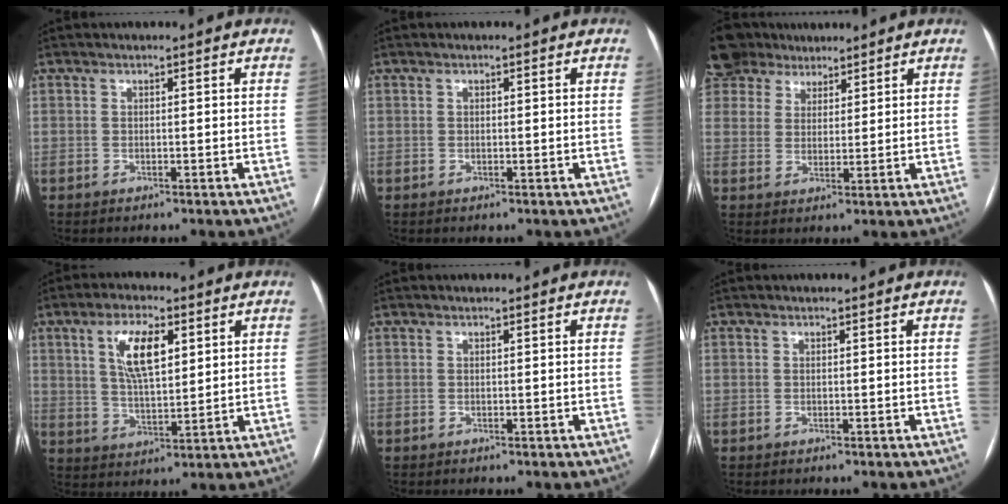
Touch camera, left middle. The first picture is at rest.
{"total": 0.0}
{"total": 9.2, "force": [7.2, 5.6, 0.7], "torque": [-0.021, 0.028, 0.136]}
{"total": 8.7, "force": [3.3, 3.0, 7.4], "torque": [-0.143, 0.007, 0.064]}
{"total": 0.0}
{"total": 0.0}